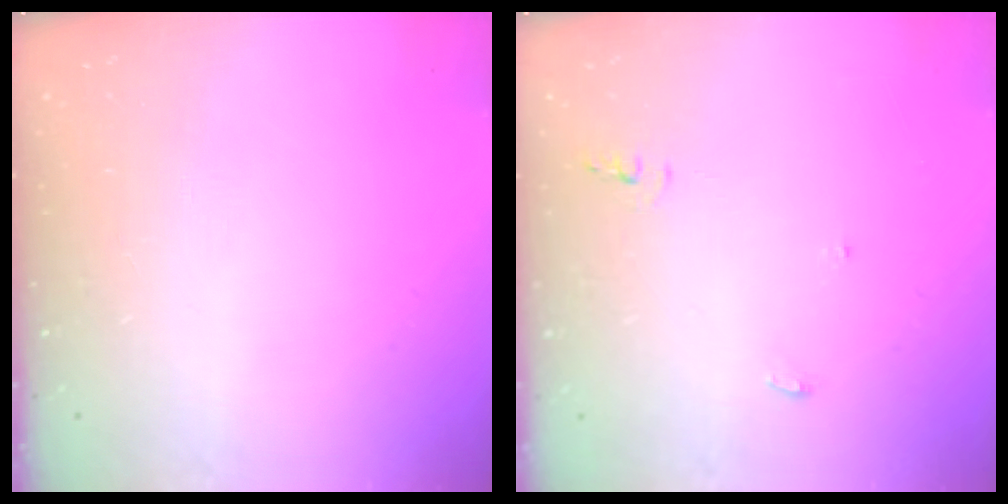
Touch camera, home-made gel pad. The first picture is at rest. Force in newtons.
{"total": 4.3, "press": 4.2, "slide": 1.1}